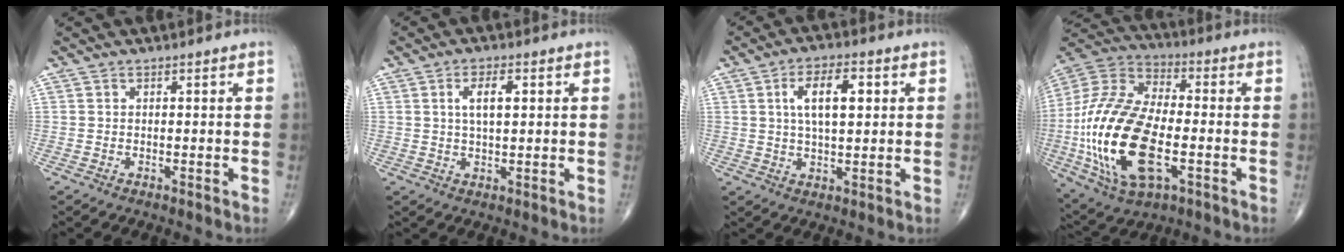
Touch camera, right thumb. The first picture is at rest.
{"total": 4.9, "force": [1.3, 2.0, 4.3], "torque": [-0.076, 0.001, 0.025]}
{"total": 8.7, "force": [2.2, 3.9, 7.5], "torque": [-0.119, 0.003, 0.038]}
{"total": 26.1, "force": [-5.1, 13.1, 22.1], "torque": [-0.468, 0.006, -0.085]}